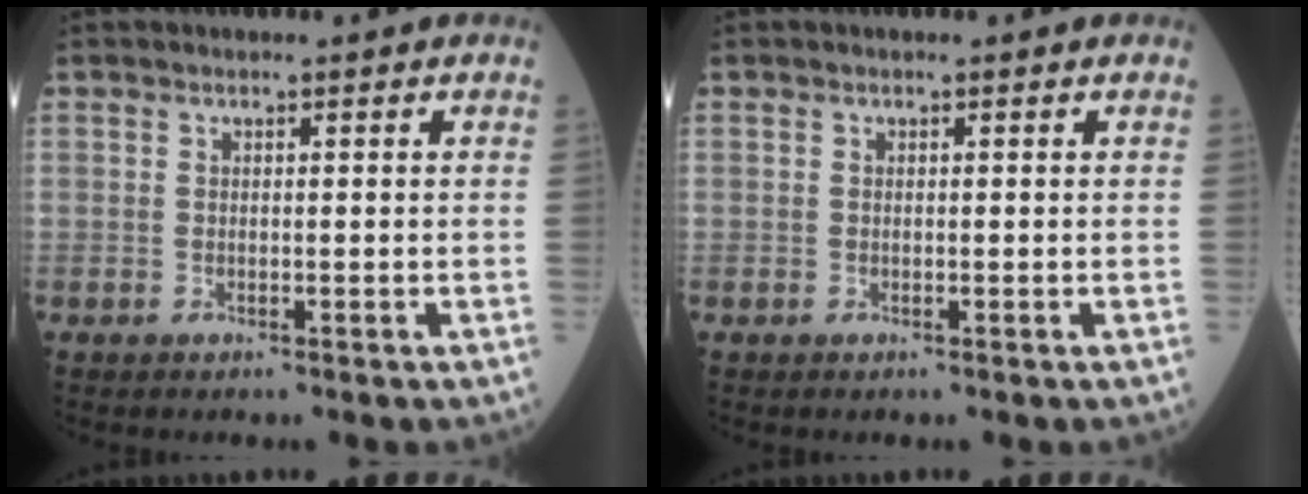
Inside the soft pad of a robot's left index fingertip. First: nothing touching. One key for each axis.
{"total": 0.0}